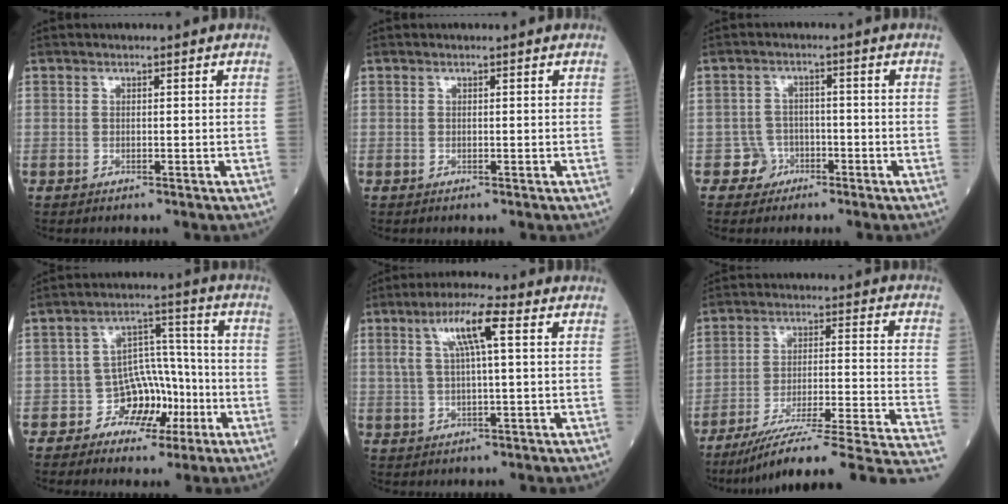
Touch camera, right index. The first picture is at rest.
{"total": 0.0}
{"total": 3.2, "force": [-1.8, 2.5, -0.5], "torque": [0.016, 0.015, -0.035]}
{"total": 7.5, "force": [-3.3, 5.8, 3.4], "torque": [-0.040, 0.027, -0.050]}
{"total": 7.4, "force": [2.4, 0.7, 7.0], "torque": [-0.136, 0.019, 0.043]}
{"total": 24.3, "force": [-20.4, -0.4, 13.2], "torque": [-0.121, -0.008, -0.296]}